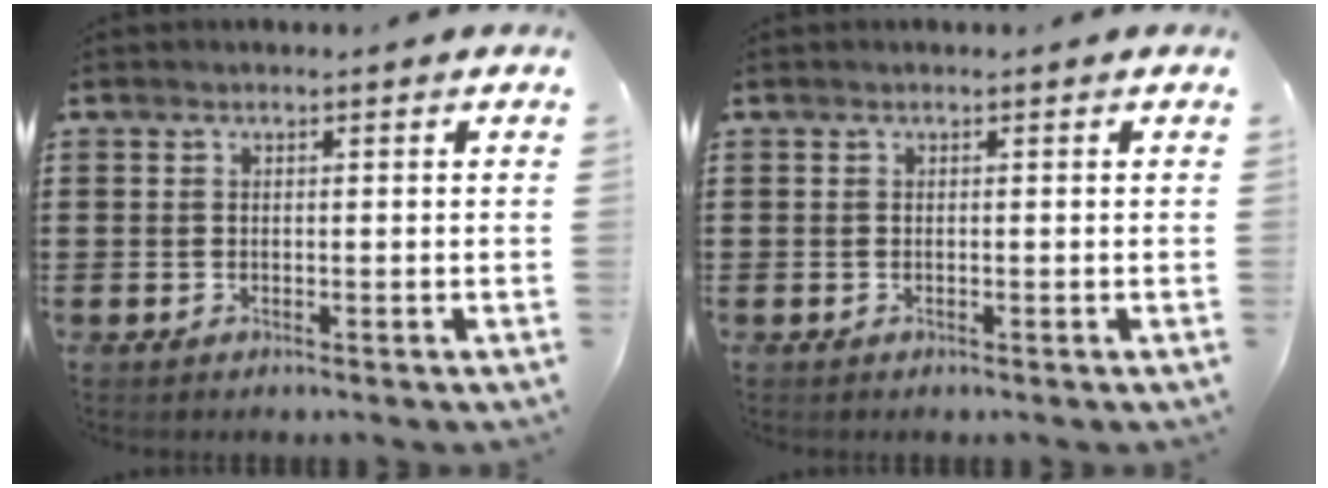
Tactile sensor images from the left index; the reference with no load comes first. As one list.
[{"total": 0.0}]